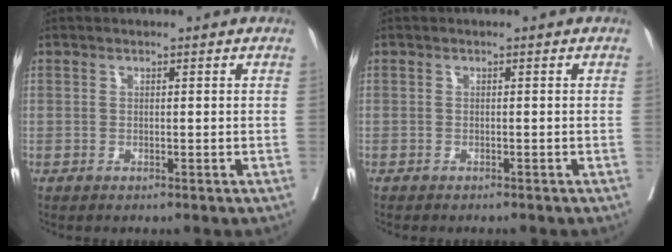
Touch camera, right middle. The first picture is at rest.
{"total": 2.4, "force": [-2.2, 0.5, 1.0], "torque": [-0.019, -0.006, -0.025]}